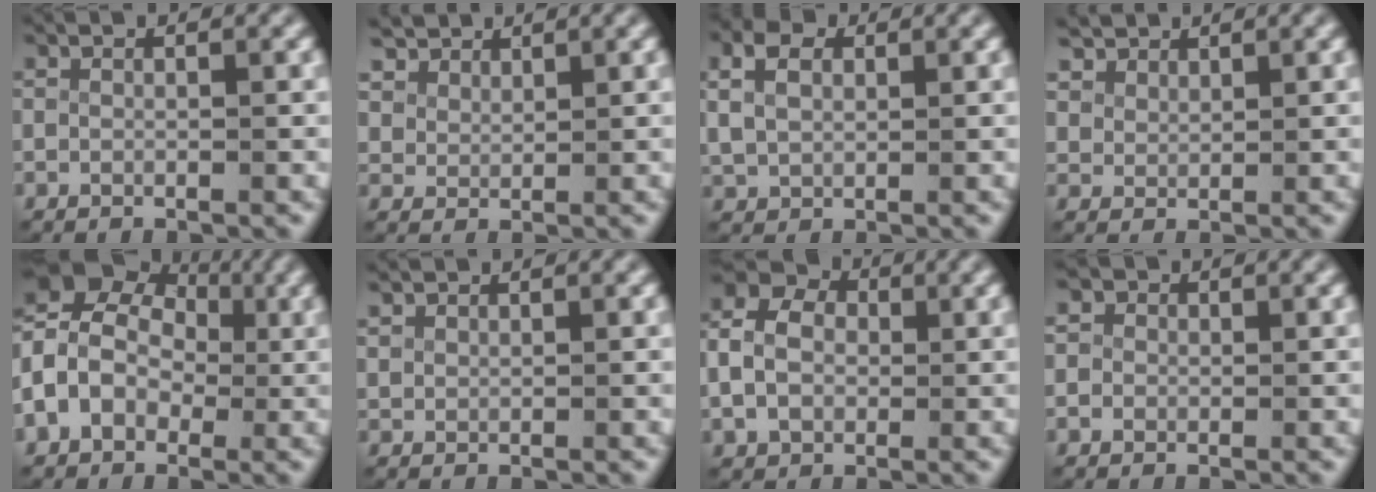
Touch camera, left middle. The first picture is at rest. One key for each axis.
{"total": 3.7, "fx": 3.4, "fy": 1.3, "fz": 0.8, "tx": -0.030, "ty": 0.002, "tz": 0.067}
{"total": 3.8, "fx": 1.3, "fy": 3.0, "fz": 2.0, "tx": -0.055, "ty": 0.000, "tz": 0.030}
{"total": 3.2, "fx": 3.0, "fy": 1.0, "fz": 0.7, "tx": -0.026, "ty": 0.001, "tz": 0.062}
{"total": 9.5, "fx": 1.9, "fy": 8.2, "fz": 4.5, "tx": -0.117, "ty": -0.006, "tz": 0.023}
{"total": 1.1, "fx": 1.0, "fy": 0.2, "fz": 0.1, "tx": -0.010, "ty": -0.001, "tz": 0.029}
{"total": 10.5, "fx": 1.9, "fy": 8.9, "fz": 5.2, "tx": -0.101, "ty": 0.023, "tz": 0.006}
{"total": 2.6, "fx": 0.3, "fy": 2.5, "fz": 0.5, "tx": -0.023, "ty": -0.001, "tz": -0.002}